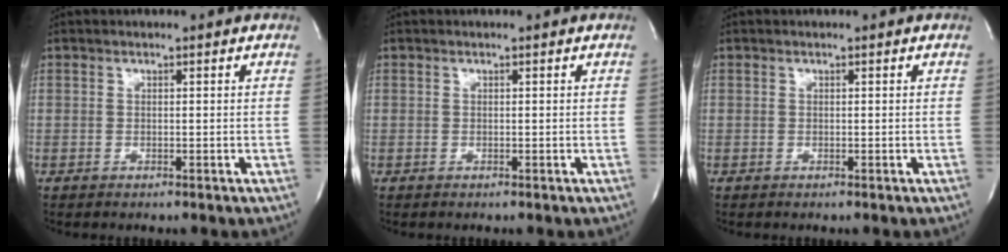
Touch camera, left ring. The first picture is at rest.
{"total": 0.0}
{"total": 0.0}